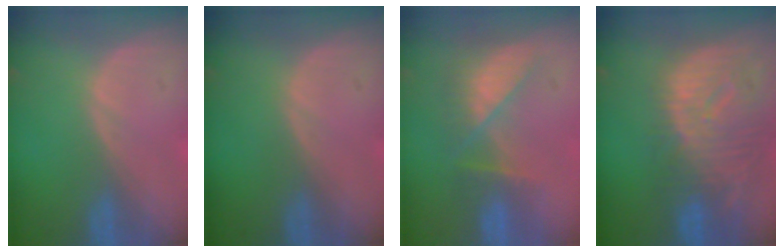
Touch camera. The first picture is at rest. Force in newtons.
{"total": 0.0}
{"total": 8.3, "press": 7.1, "slide": 4.3}
{"total": 12.6, "press": 10.9, "slide": 6.3}